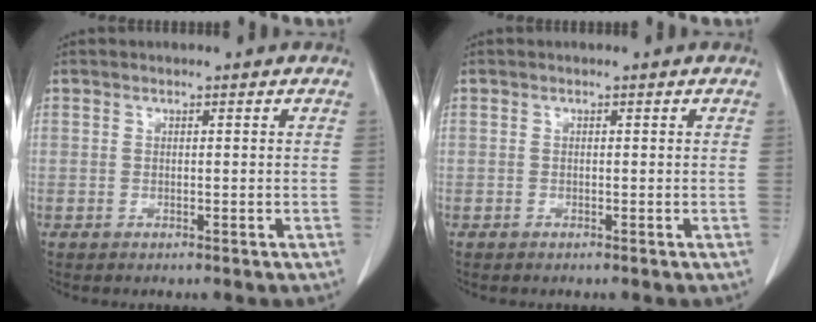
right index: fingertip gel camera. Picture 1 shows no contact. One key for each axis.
{"total": 0.0}